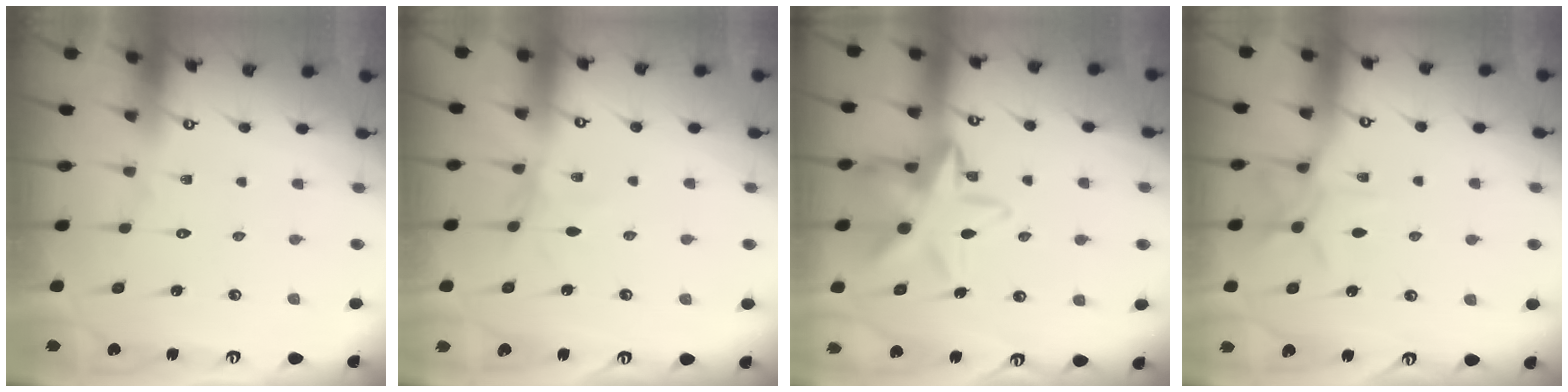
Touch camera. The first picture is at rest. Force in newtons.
{"total": 3.1, "press": 3.0, "slide": 0.5}
{"total": 15.4, "press": 15.3, "slide": 1.7}
{"total": 7.8, "press": 7.8, "slide": 0.5}